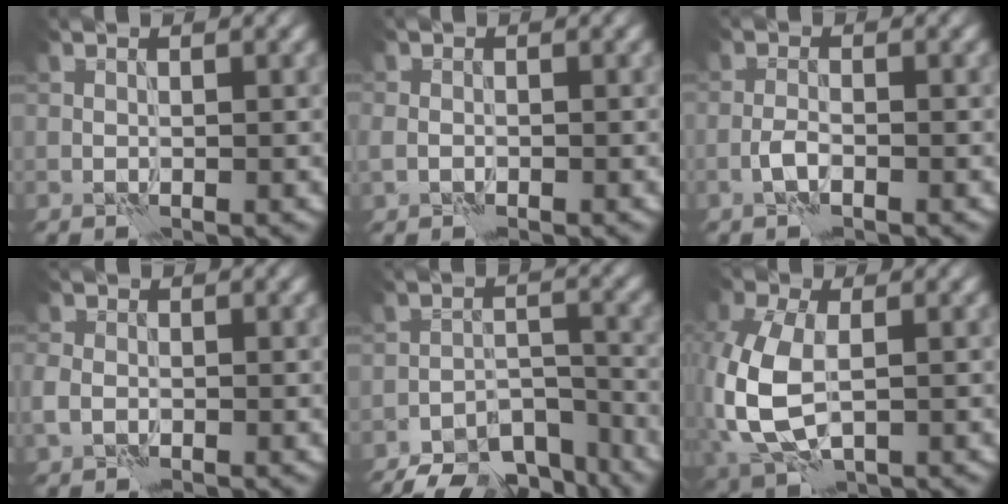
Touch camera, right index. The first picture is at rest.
{"total": 1.3, "force": [-0.4, 1.0, 0.7], "torque": [-0.015, -0.002, -0.010]}
{"total": 1.3, "force": [-0.7, 0.3, 1.0], "torque": [-0.025, 0.003, -0.019]}
{"total": 1.9, "force": [-0.6, 1.5, 1.1], "torque": [-0.027, -0.002, -0.018]}
{"total": 8.9, "force": [-7.7, 3.2, 3.3], "torque": [-0.041, -0.005, -0.118]}
{"total": 8.8, "force": [-0.9, 5.3, 6.9], "torque": [-0.186, -0.007, -0.020]}